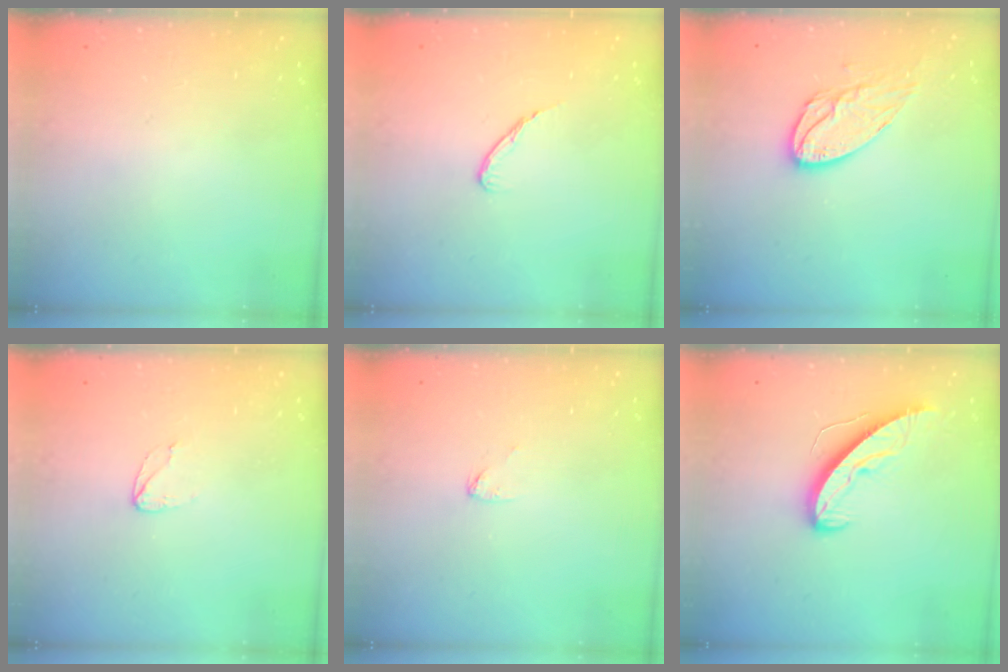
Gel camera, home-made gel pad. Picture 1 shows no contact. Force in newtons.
{"total": 4.6, "press": 4.6, "slide": 0.5}
{"total": 11.0, "press": 10.9, "slide": 0.9}
{"total": 3.4, "press": 3.4, "slide": 0.3}
{"total": 3.1, "press": 3.1, "slide": 0.2}
{"total": 9.0, "press": 9.0, "slide": 0.1}